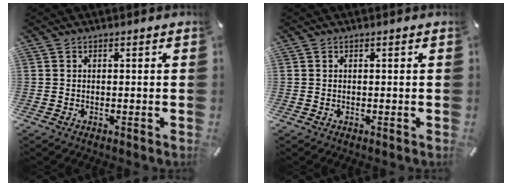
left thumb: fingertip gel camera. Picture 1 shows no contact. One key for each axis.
{"total": 0.0}